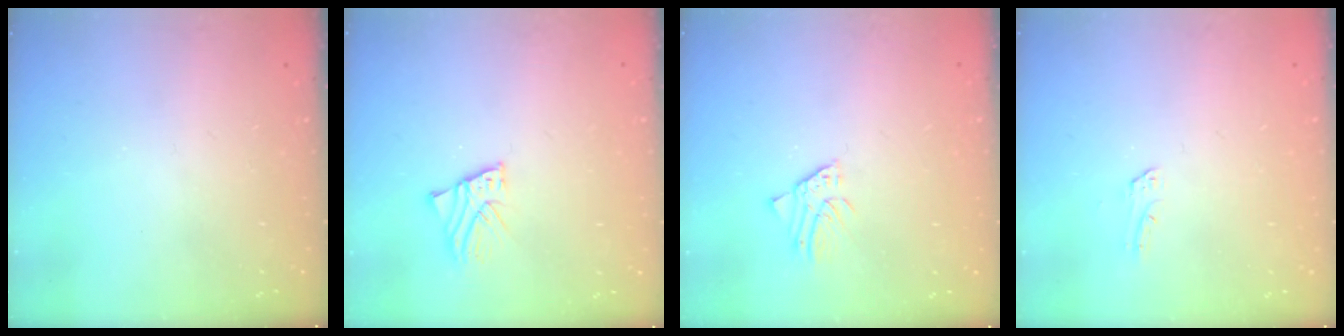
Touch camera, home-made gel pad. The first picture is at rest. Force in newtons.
{"total": 2.3, "press": 2.3, "slide": 0.2}
{"total": 2.1, "press": 2.1, "slide": 0.2}
{"total": 1.9, "press": 1.9, "slide": 0.1}